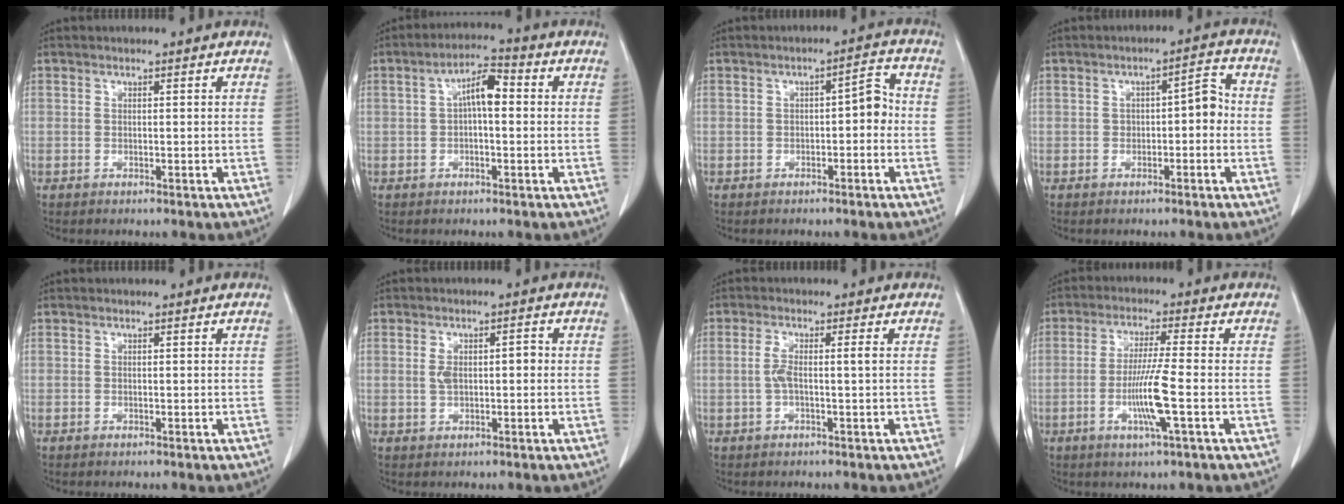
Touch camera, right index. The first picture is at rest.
{"total": 5.6, "force": [0.6, 1.8, 5.3], "torque": [-0.094, 0.023, 0.006]}
{"total": 4.0, "force": [-0.5, 1.6, 3.6], "torque": [-0.048, 0.023, -0.007]}
{"total": 4.1, "force": [-0.5, 1.7, 3.6], "torque": [-0.046, 0.026, -0.007]}
{"total": 0.0}
{"total": 3.5, "force": [0.1, 1.6, 3.1], "torque": [-0.063, 0.016, 0.005]}
{"total": 2.9, "force": [-0.2, 0.2, 2.9], "torque": [-0.064, 0.008, -0.002]}
{"total": 7.6, "force": [-2.1, -0.6, 7.3], "torque": [-0.140, -0.011, -0.042]}